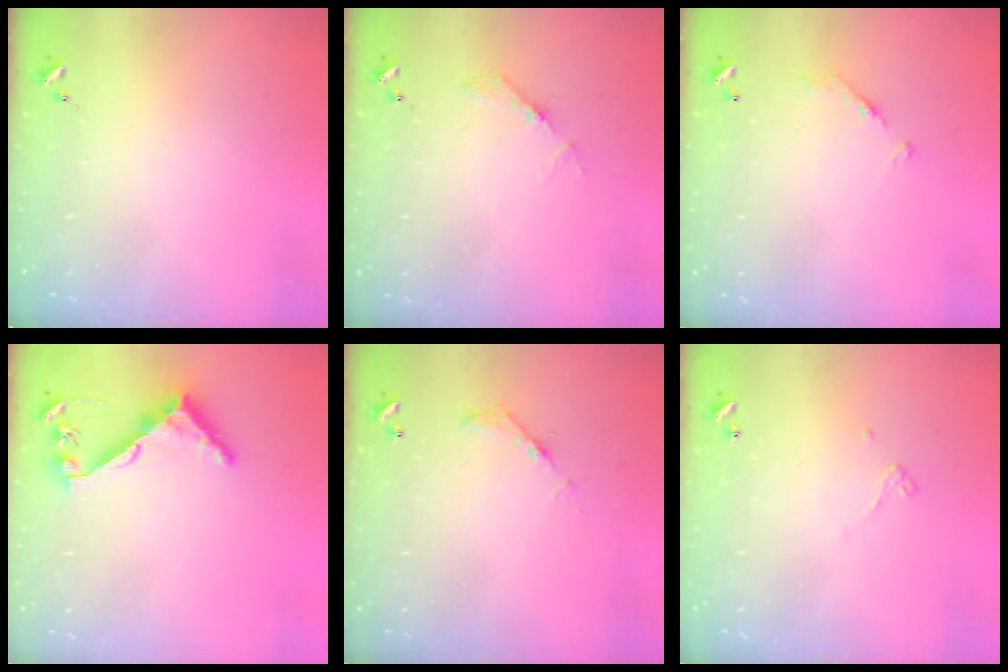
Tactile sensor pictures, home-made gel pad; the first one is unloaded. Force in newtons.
{"total": 3.6, "press": 3.6, "slide": 0.5}
{"total": 6.5, "press": 6.5, "slide": 0.4}
{"total": 7.3, "press": 7.3, "slide": 0.6}
{"total": 6.2, "press": 6.2, "slide": 0.4}
{"total": 3.2, "press": 3.2, "slide": 0.1}